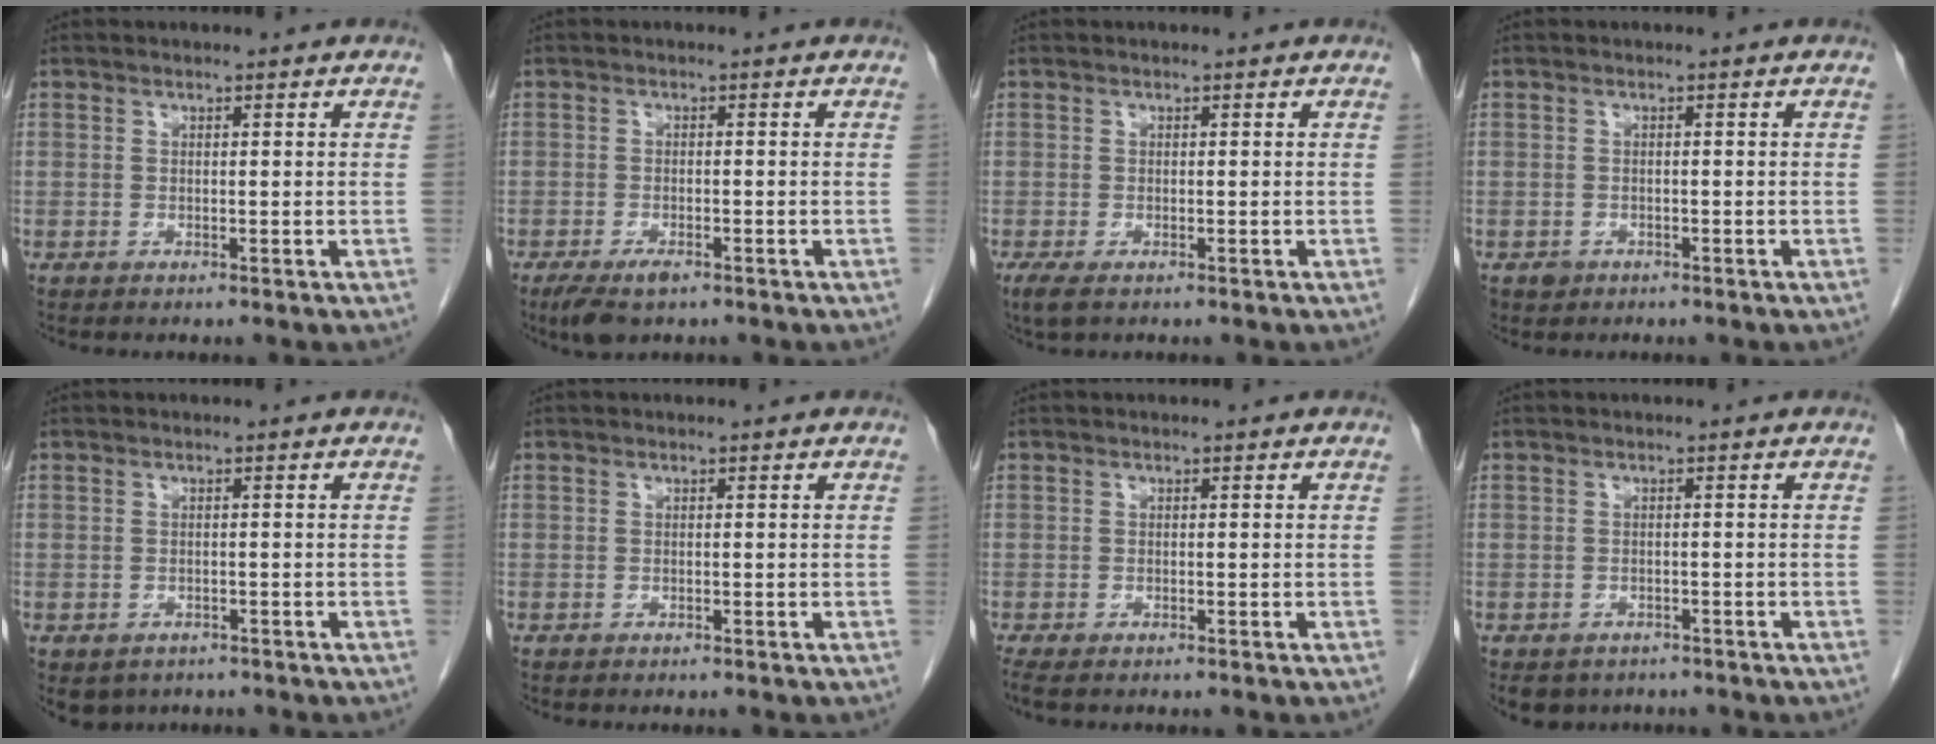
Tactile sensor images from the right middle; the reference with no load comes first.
{"total": 4.1, "force": [-2.6, 1.4, 2.8], "torque": [-0.056, -0.007, -0.041]}
{"total": 2.4, "force": [-1.4, 0.9, 1.6], "torque": [-0.037, -0.007, -0.022]}
{"total": 1.2, "force": [-0.7, 1.0, 0.1], "torque": [-0.002, 0.003, -0.007]}
{"total": 3.3, "force": [-2.3, 2.3, 0.7], "torque": [-0.006, 0.000, -0.029]}
{"total": 0.0}
{"total": 2.7, "force": [-2.1, 1.0, 1.5], "torque": [-0.026, -0.010, -0.031]}
{"total": 4.9, "force": [-3.9, 2.9, 0.9], "torque": [-0.005, 0.002, -0.051]}